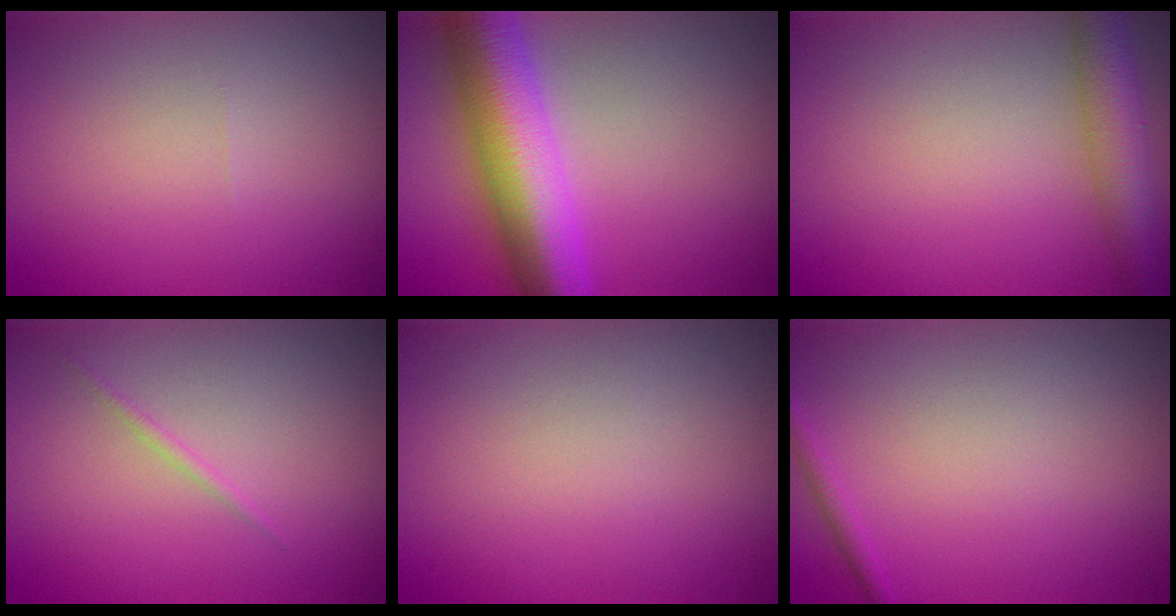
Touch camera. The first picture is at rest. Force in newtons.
{"total": 10.4, "press": 10.4, "slide": 0.1}
{"total": 5.0, "press": 5.0, "slide": 0.2}
{"total": 0.7, "press": 0.7, "slide": 0.0}
{"total": 0.0}
{"total": 1.0, "press": 1.0, "slide": 0.0}